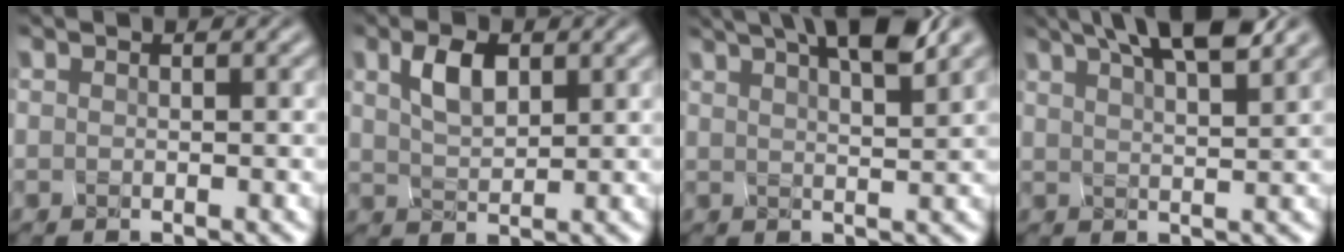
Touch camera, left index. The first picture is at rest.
{"total": 1.3, "force": [0.9, 0.5, 0.8], "torque": [-0.038, 0.002, 0.040]}
{"total": 6.4, "force": [4.3, 1.2, 4.7], "torque": [-0.045, 0.027, 0.055]}
{"total": 6.4, "force": [4.7, 1.1, 4.2], "torque": [-0.047, 0.024, 0.067]}